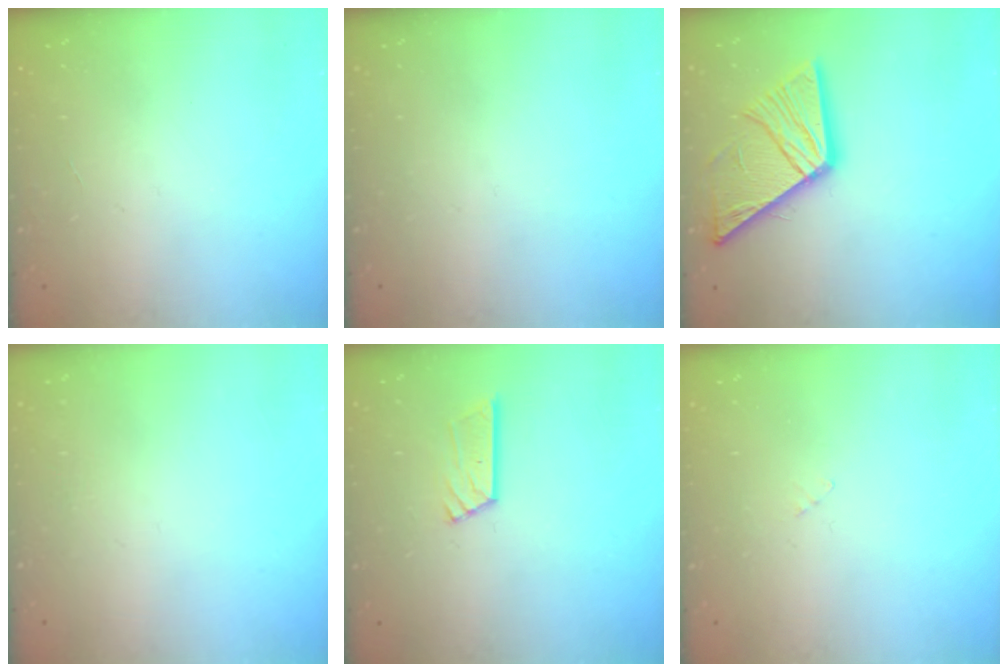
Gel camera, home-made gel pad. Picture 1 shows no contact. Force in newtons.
{"total": 0.0}
{"total": 14.6, "press": 14.6, "slide": 1.5}
{"total": 0.0}
{"total": 8.2, "press": 8.2, "slide": 0.6}
{"total": 2.7, "press": 2.7, "slide": 0.3}